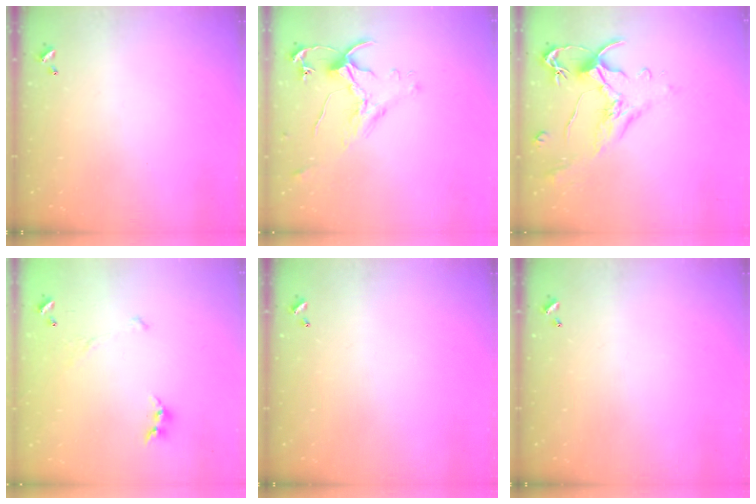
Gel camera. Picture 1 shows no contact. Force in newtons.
{"total": 0.8, "press": 0.7, "slide": 0.3}
{"total": 1.5, "press": 1.0, "slide": 1.1}
{"total": 4.7, "press": 4.6, "slide": 0.9}
{"total": 0.0}
{"total": 0.0}